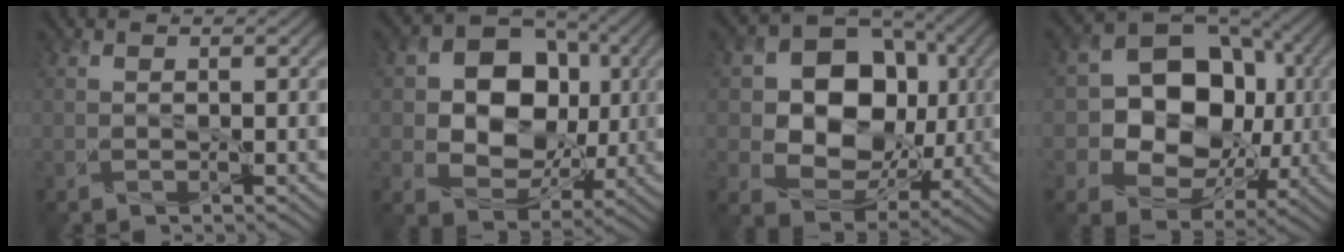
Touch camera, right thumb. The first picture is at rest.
{"total": 11.8, "force": [1.1, 9.8, 6.5], "torque": [-0.134, 0.012, 0.010]}
{"total": 13.2, "force": [1.4, 10.9, 7.4], "torque": [-0.147, 0.012, 0.019]}
{"total": 14.0, "force": [-0.1, 11.5, 7.9], "torque": [-0.141, 0.003, -0.011]}